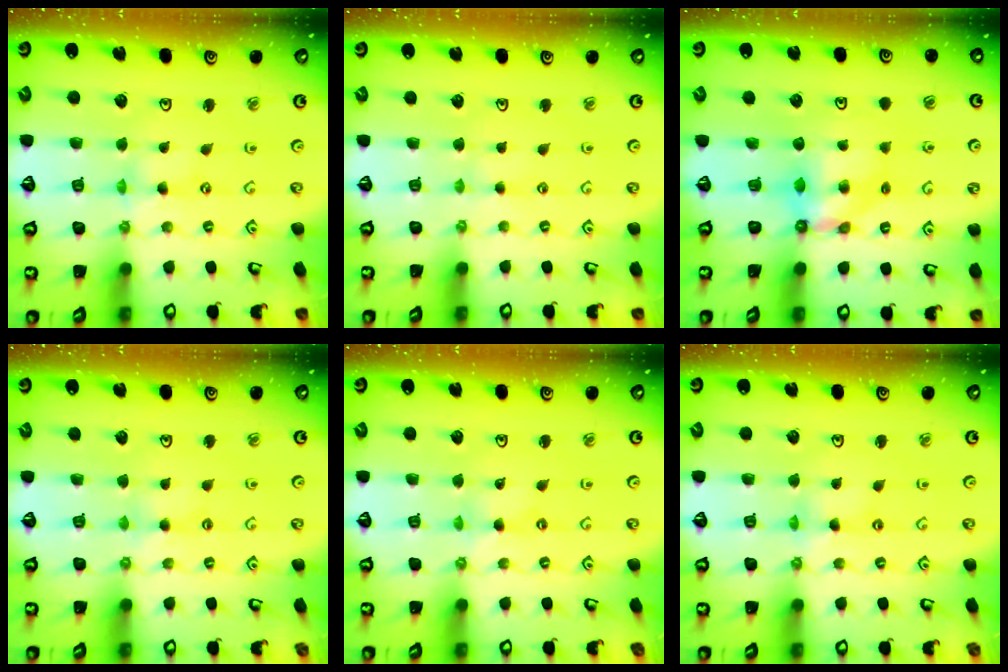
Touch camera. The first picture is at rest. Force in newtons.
{"total": 0.6, "press": 0.6, "slide": 0.2}
{"total": 6.1, "press": 6.1, "slide": 0.2}
{"total": 2.7, "press": 2.6, "slide": 0.4}
{"total": 0.0}
{"total": 2.0, "press": 2.0, "slide": 0.3}